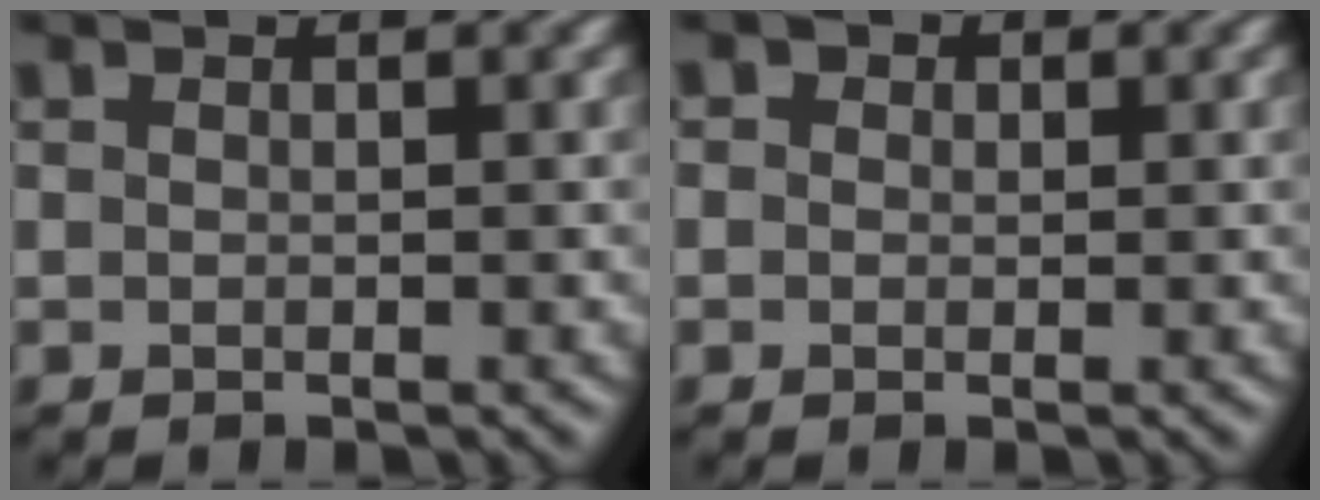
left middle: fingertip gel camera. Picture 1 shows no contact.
{"total": 2.2, "force": [1.0, 1.8, 0.7], "torque": [0.012, 0.015, -0.016]}